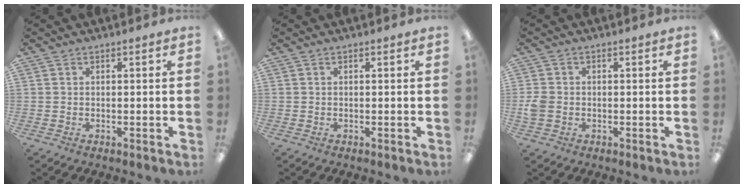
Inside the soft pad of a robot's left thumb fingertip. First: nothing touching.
{"total": 0.0}
{"total": 3.6, "force": [-0.7, 2.9, 2.0], "torque": [-0.024, 0.005, -0.012]}